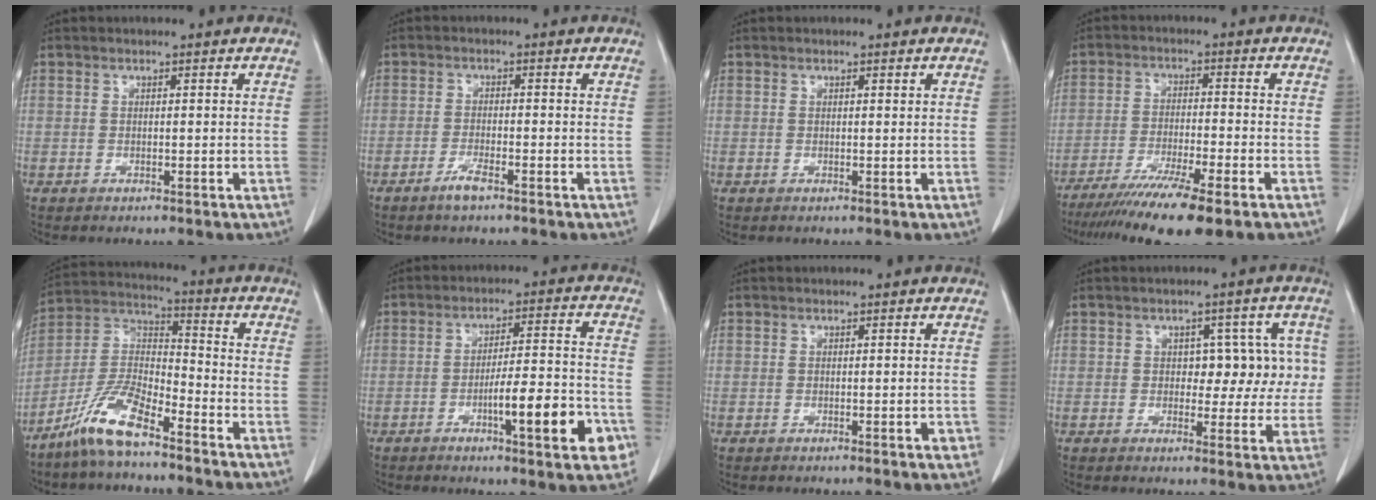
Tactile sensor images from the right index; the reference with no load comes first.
{"total": 2.6, "force": [-1.9, 0.2, 1.8], "torque": [-0.041, -0.002, -0.037]}
{"total": 0.0}
{"total": 12.9, "force": [-9.5, 0.2, 8.8], "torque": [-0.152, -0.036, -0.155]}
{"total": 10.1, "force": [-7.5, 2.2, 6.4], "torque": [-0.140, 0.006, -0.151]}
{"total": 12.0, "force": [-4.6, 1.5, 10.9], "torque": [-0.157, 0.007, -0.067]}
{"total": 1.2, "force": [-0.3, 0.3, 1.2], "torque": [-0.015, -0.002, -0.002]}
{"total": 6.6, "force": [0.8, 4.2, 5.1], "torque": [-0.042, 0.025, 0.012]}